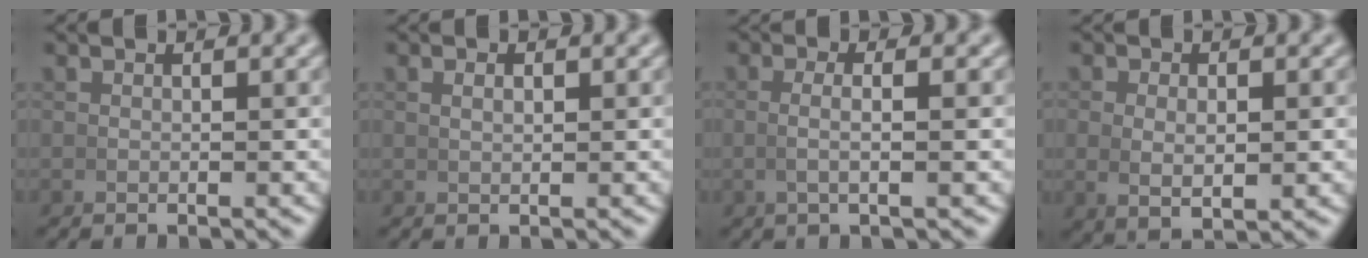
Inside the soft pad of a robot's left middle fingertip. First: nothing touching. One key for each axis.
{"total": 0.6, "fx": 0.4, "fy": 0.1, "fz": 0.5, "tx": -0.005, "ty": 0.001, "tz": 0.009}
{"total": 2.2, "fx": 0.1, "fy": -0.1, "fz": 2.2, "tx": -0.045, "ty": -0.001, "tz": 0.004}
{"total": 2.6, "fx": 0.2, "fy": 1.2, "fz": 2.3, "tx": -0.050, "ty": -0.015, "tz": 0.017}